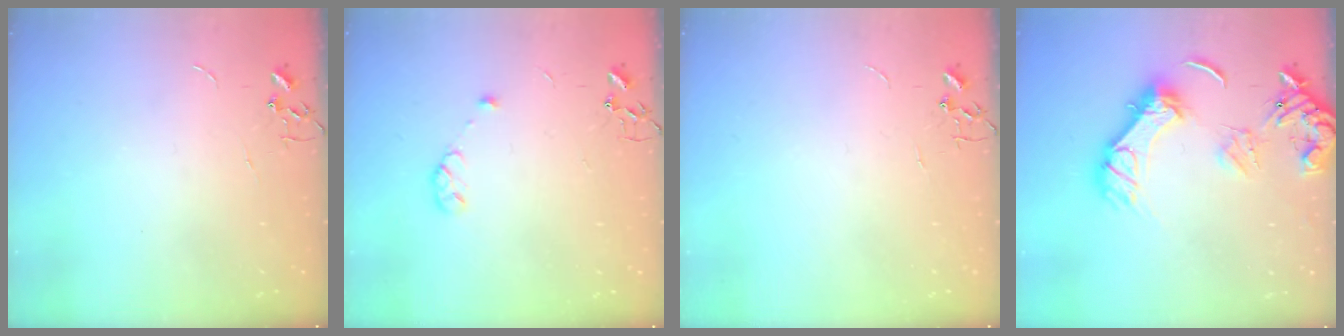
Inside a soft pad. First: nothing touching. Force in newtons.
{"total": 5.5, "press": 5.4, "slide": 1.0}
{"total": 0.0}
{"total": 15.8, "press": 15.7, "slide": 1.6}